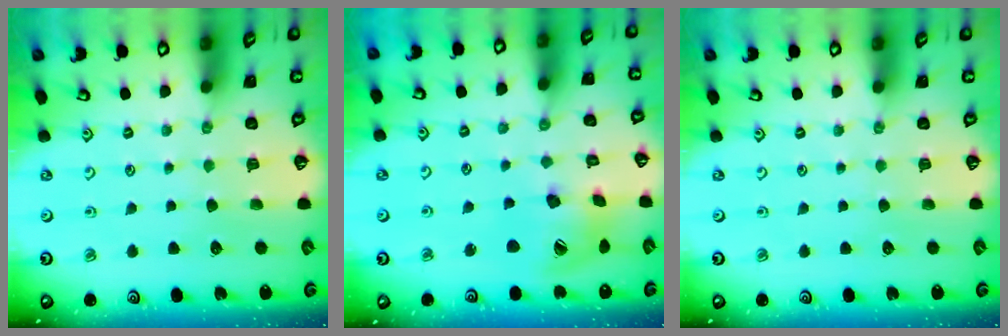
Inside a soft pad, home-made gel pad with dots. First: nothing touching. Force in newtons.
{"total": 15.2, "press": 15.0, "slide": 2.3}
{"total": 0.0}